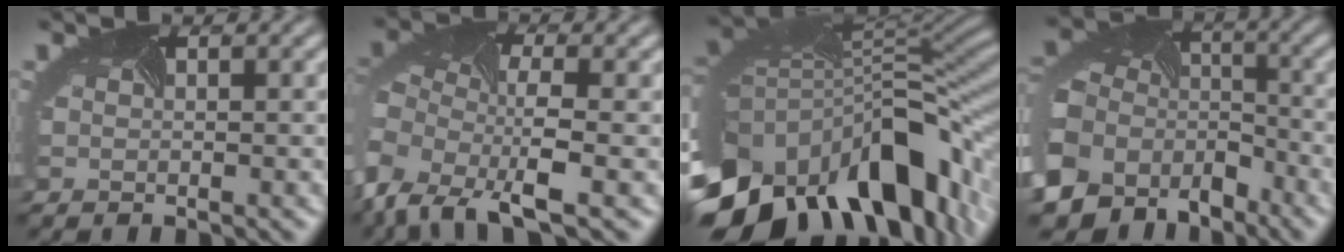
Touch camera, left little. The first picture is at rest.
{"total": 8.6, "force": [-4.8, 3.6, 6.1], "torque": [-0.125, -0.013, -0.096]}
{"total": 18.3, "force": [-8.6, 9.8, 12.8], "torque": [-0.231, 0.000, -0.143]}
{"total": 12.9, "force": [-7.1, 9.6, 5.0], "torque": [-0.142, -0.046, -0.101]}